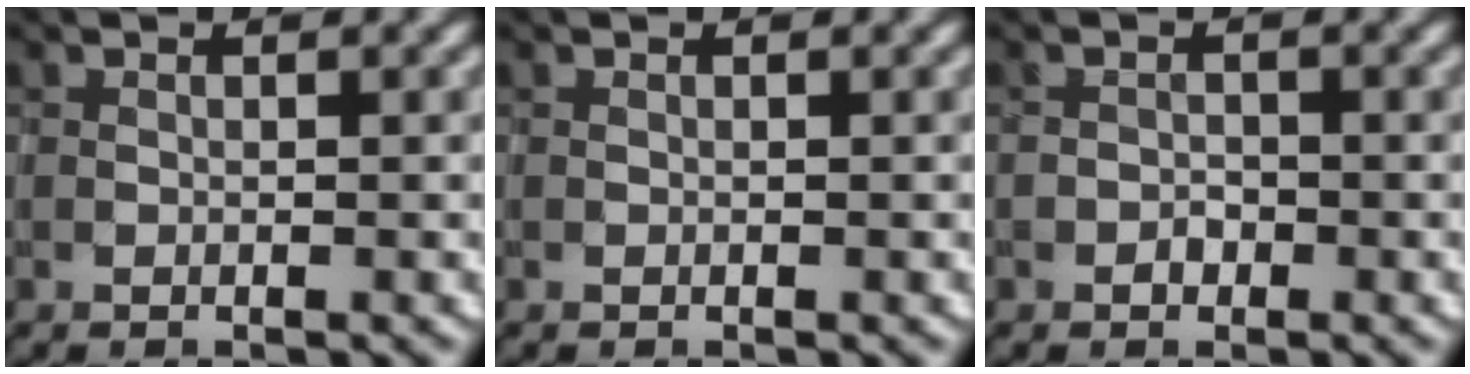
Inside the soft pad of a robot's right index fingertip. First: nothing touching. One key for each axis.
{"total": 0.0}
{"total": 0.9, "fx": -0.5, "fy": 0.7, "fz": 0.4, "tx": -0.005, "ty": 0.002, "tz": -0.010}